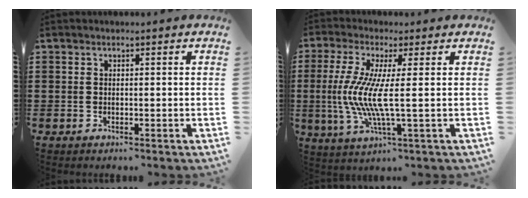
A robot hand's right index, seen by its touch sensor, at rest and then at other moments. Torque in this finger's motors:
{"motor_torque": [1.69, -0.21, 0.62, 0.21]}